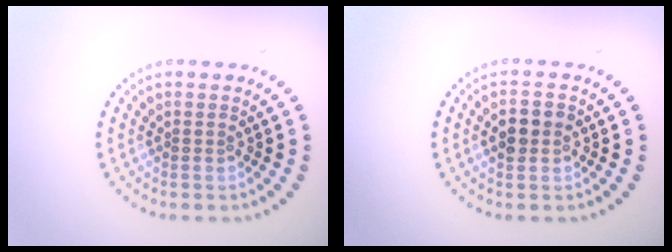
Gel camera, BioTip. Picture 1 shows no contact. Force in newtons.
{"total": 2.9, "press": 2.9, "slide": 0.2}